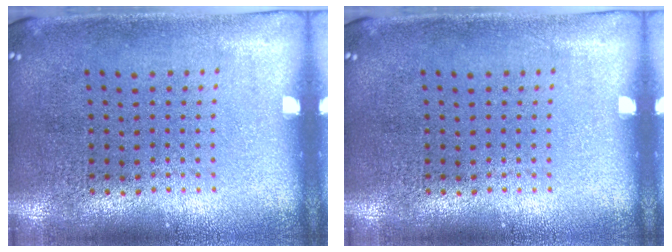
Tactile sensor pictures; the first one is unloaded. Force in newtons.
{"total": 0.0}